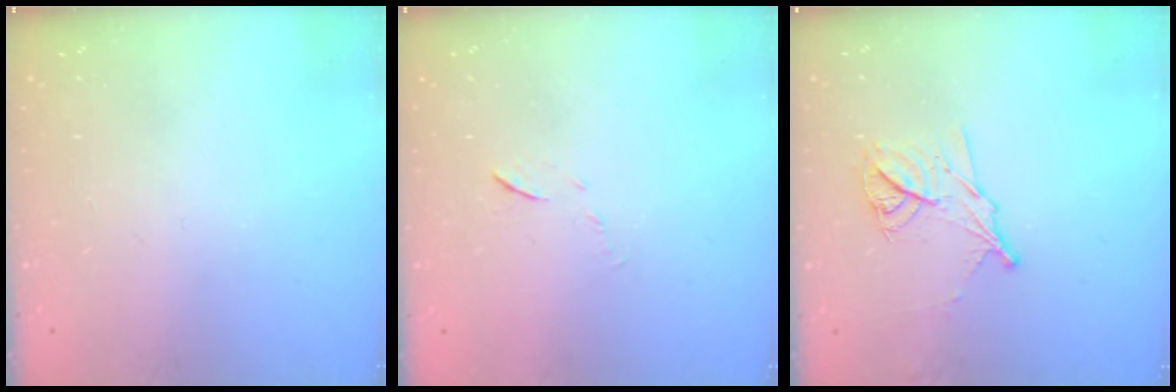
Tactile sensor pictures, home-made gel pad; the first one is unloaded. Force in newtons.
{"total": 5.3, "press": 5.2, "slide": 0.4}
{"total": 11.4, "press": 11.4, "slide": 0.3}